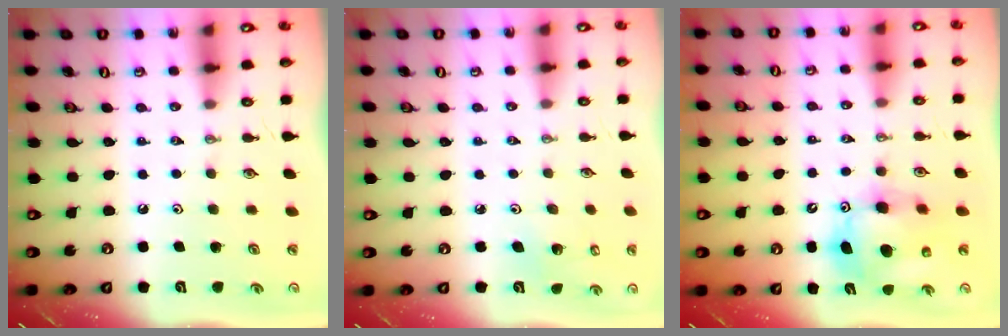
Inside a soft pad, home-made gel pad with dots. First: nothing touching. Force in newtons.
{"total": 3.0, "press": 2.6, "slide": 1.5}
{"total": 13.7, "press": 13.5, "slide": 2.3}